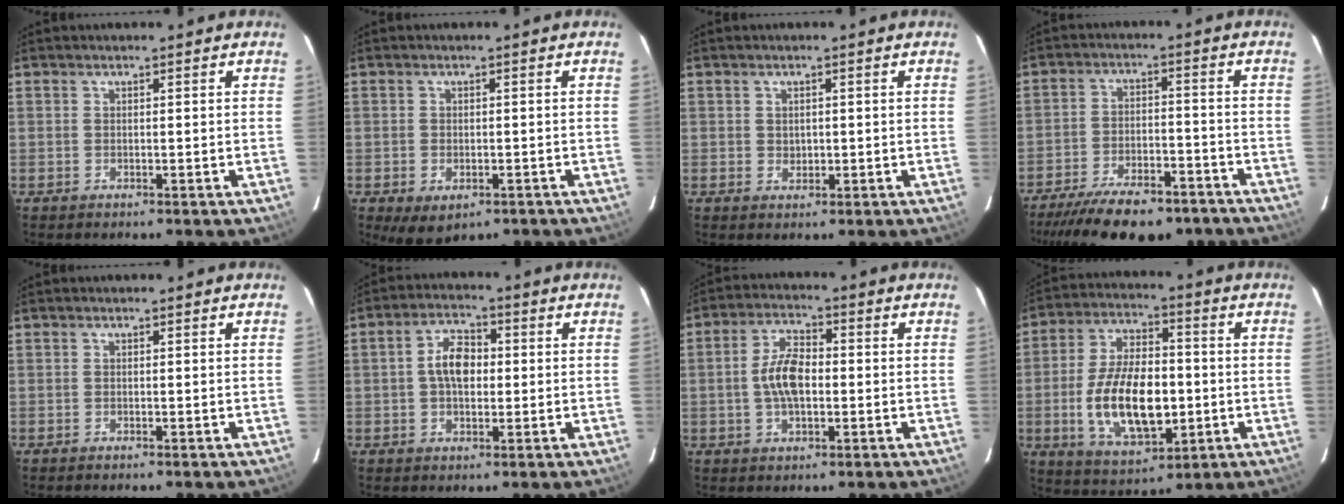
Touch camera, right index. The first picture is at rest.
{"total": 5.3, "force": [-2.6, 3.5, 3.1], "torque": [-0.060, -0.020, -0.031]}
{"total": 1.5, "force": [0.2, 1.3, 0.6], "torque": [-0.006, 0.003, 0.006]}
{"total": 18.2, "force": [-14.5, 6.4, 8.9], "torque": [-0.183, -0.020, -0.211]}
{"total": 0.0}
{"total": 6.4, "force": [0.2, 3.9, 5.1], "torque": [-0.093, 0.017, 0.005]}
{"total": 7.5, "force": [-0.7, 3.8, 6.5], "torque": [-0.125, 0.011, -0.010]}
{"total": 16.7, "force": [-2.8, 8.2, 14.3], "torque": [-0.282, 0.001, -0.036]}